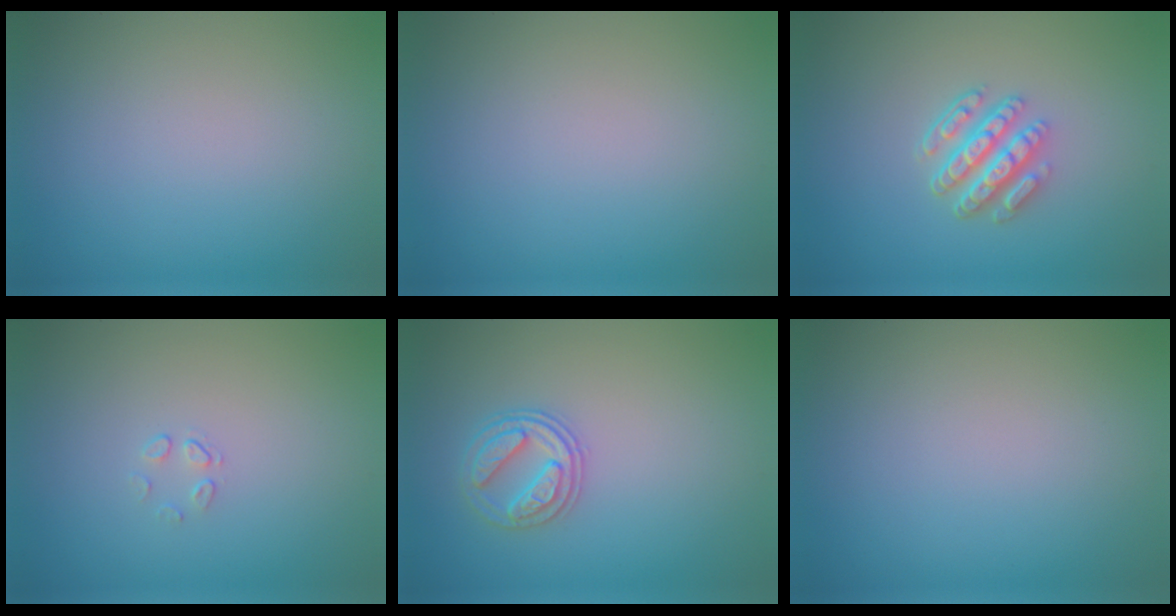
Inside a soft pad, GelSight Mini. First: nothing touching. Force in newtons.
{"total": 0.0}
{"total": 4.6, "press": 3.4, "slide": 3.0}
{"total": 0.7, "press": 0.4, "slide": 0.6}
{"total": 2.7, "press": 2.6, "slide": 0.3}
{"total": 0.0}